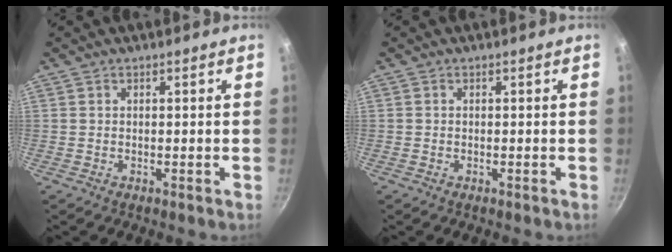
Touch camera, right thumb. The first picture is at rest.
{"total": 0.0}